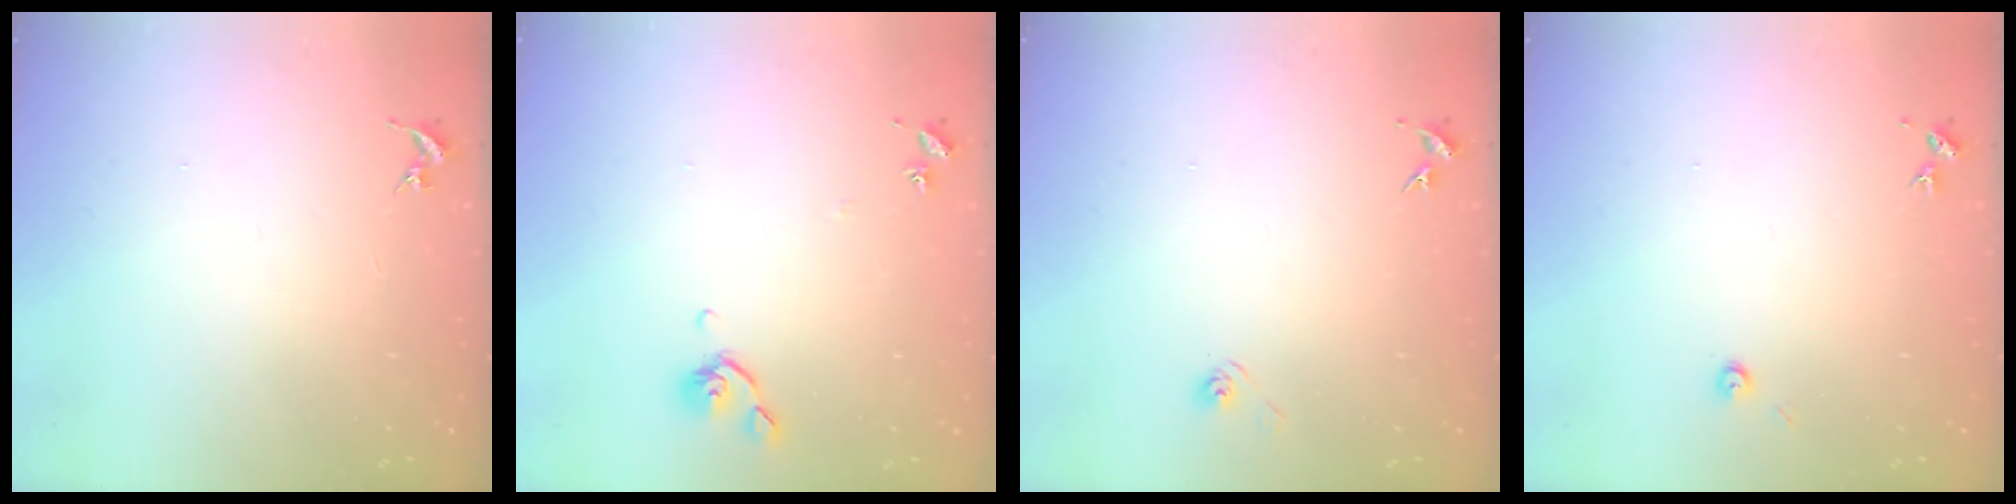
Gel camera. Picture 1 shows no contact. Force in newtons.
{"total": 5.6, "press": 5.6, "slide": 0.9}
{"total": 2.9, "press": 2.5, "slide": 1.5}
{"total": 3.2, "press": 3.2, "slide": 0.3}